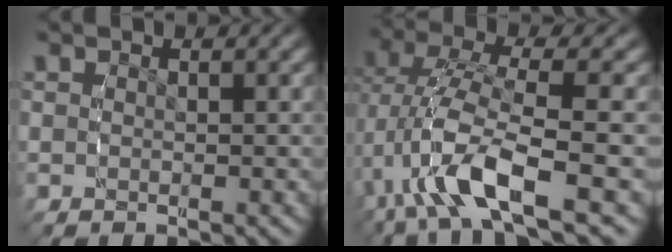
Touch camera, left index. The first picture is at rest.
{"total": 6.3, "force": [-1.2, 2.3, 5.7], "torque": [-0.129, -0.009, -0.015]}